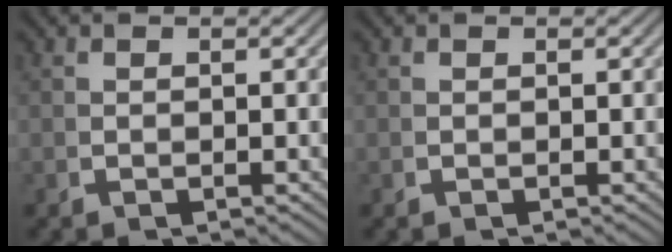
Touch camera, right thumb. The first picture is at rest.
{"total": 0.0}